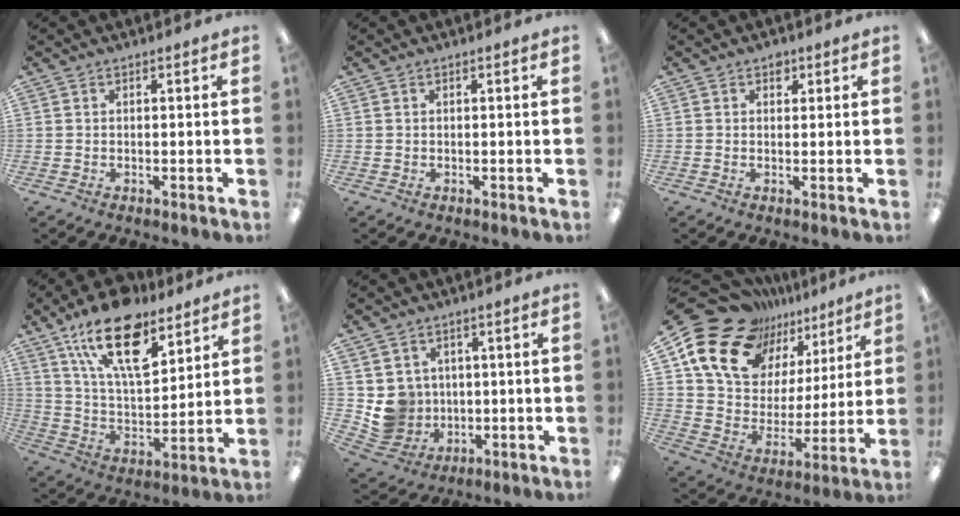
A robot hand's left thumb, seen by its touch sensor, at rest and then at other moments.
{"total": 0.0}
{"total": 2.0, "force": [1.2, 1.4, 0.8], "torque": [0.000, -0.003, 0.017]}
{"total": 20.6, "force": [13.1, 8.9, 13.2], "torque": [-0.229, -0.059, 0.227]}
{"total": 7.5, "force": [1.2, 7.4, 0.8], "torque": [-0.040, -0.009, 0.035]}
{"total": 20.0, "force": [13.7, 12.4, 7.6], "torque": [-0.152, -0.086, 0.257]}